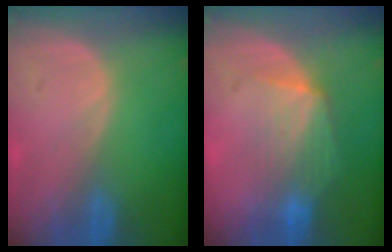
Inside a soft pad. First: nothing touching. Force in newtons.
{"total": 7.0, "press": 6.5, "slide": 2.5}